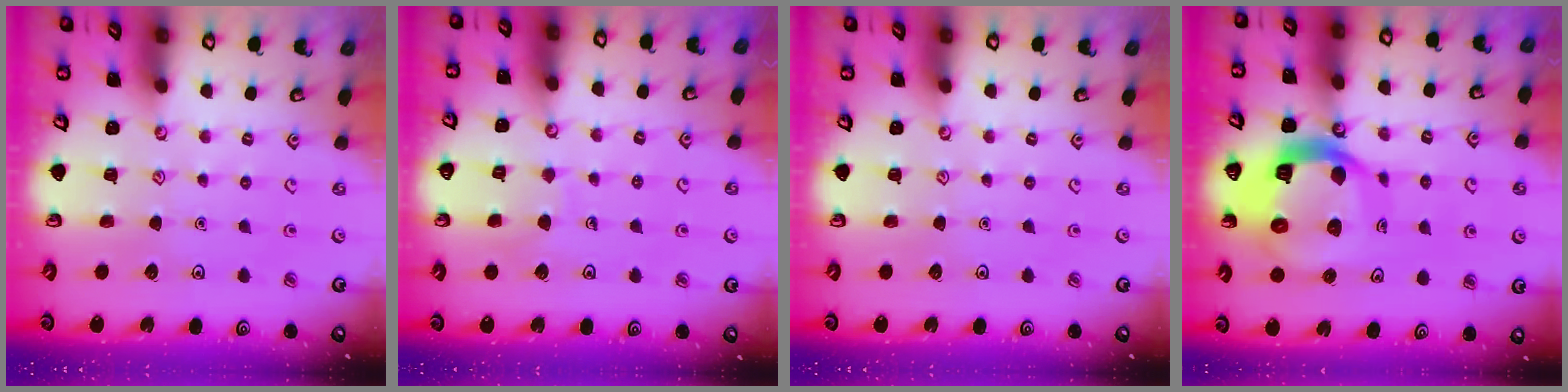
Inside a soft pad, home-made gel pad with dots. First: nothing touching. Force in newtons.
{"total": 4.8, "press": 4.8, "slide": 0.4}
{"total": 0.0}
{"total": 18.0, "press": 17.9, "slide": 1.9}